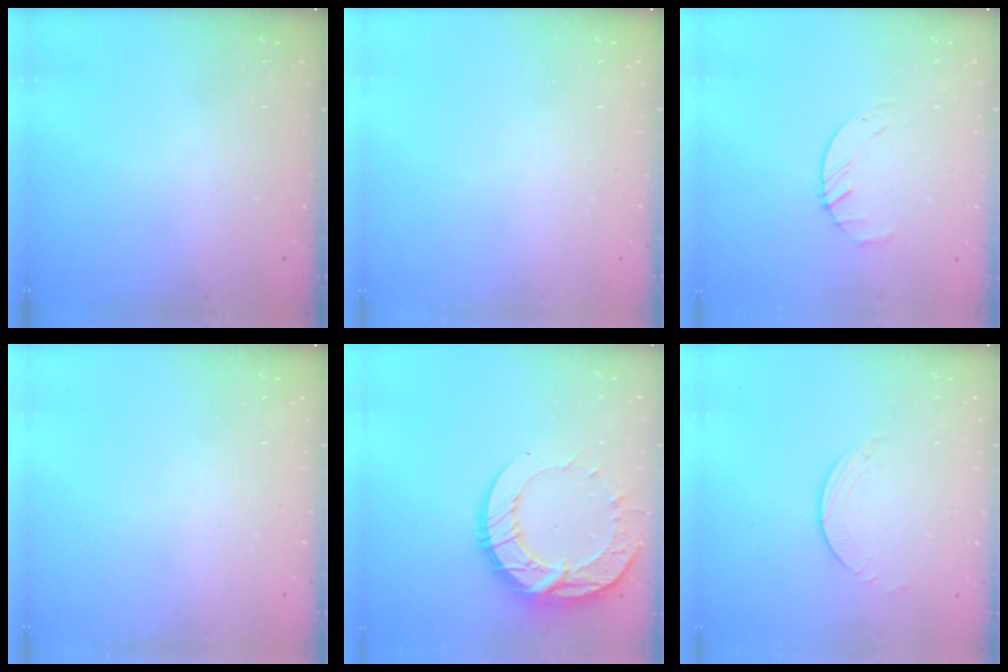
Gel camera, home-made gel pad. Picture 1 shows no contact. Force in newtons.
{"total": 0.0}
{"total": 2.7, "press": 2.6, "slide": 0.3}
{"total": 0.0}
{"total": 14.6, "press": 14.6, "slide": 1.2}
{"total": 2.0, "press": 2.0, "slide": 0.2}